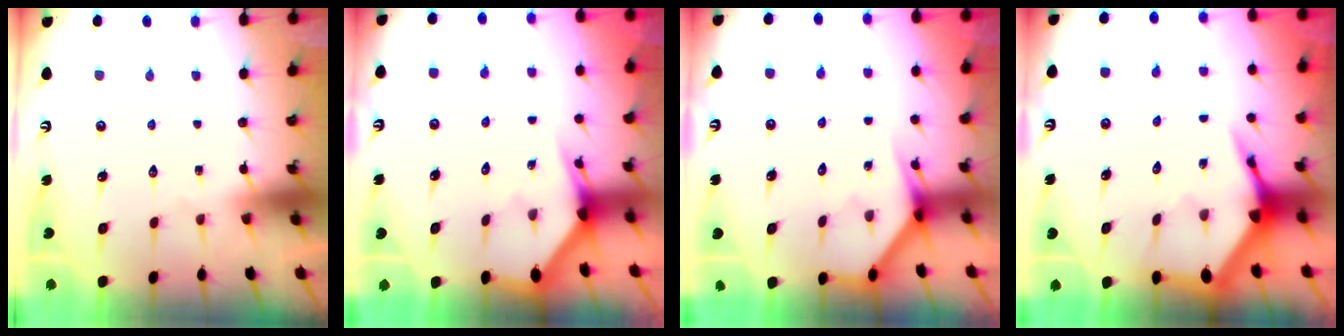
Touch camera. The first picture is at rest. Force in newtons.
{"total": 3.0, "press": 3.0, "slide": 0.1}
{"total": 3.7, "press": 3.6, "slide": 0.2}
{"total": 6.2, "press": 6.2, "slide": 0.7}